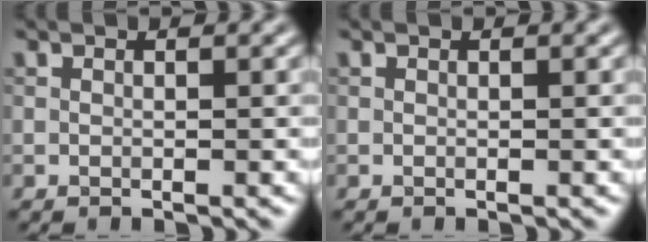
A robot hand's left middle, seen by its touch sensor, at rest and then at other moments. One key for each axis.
{"total": 0.0}